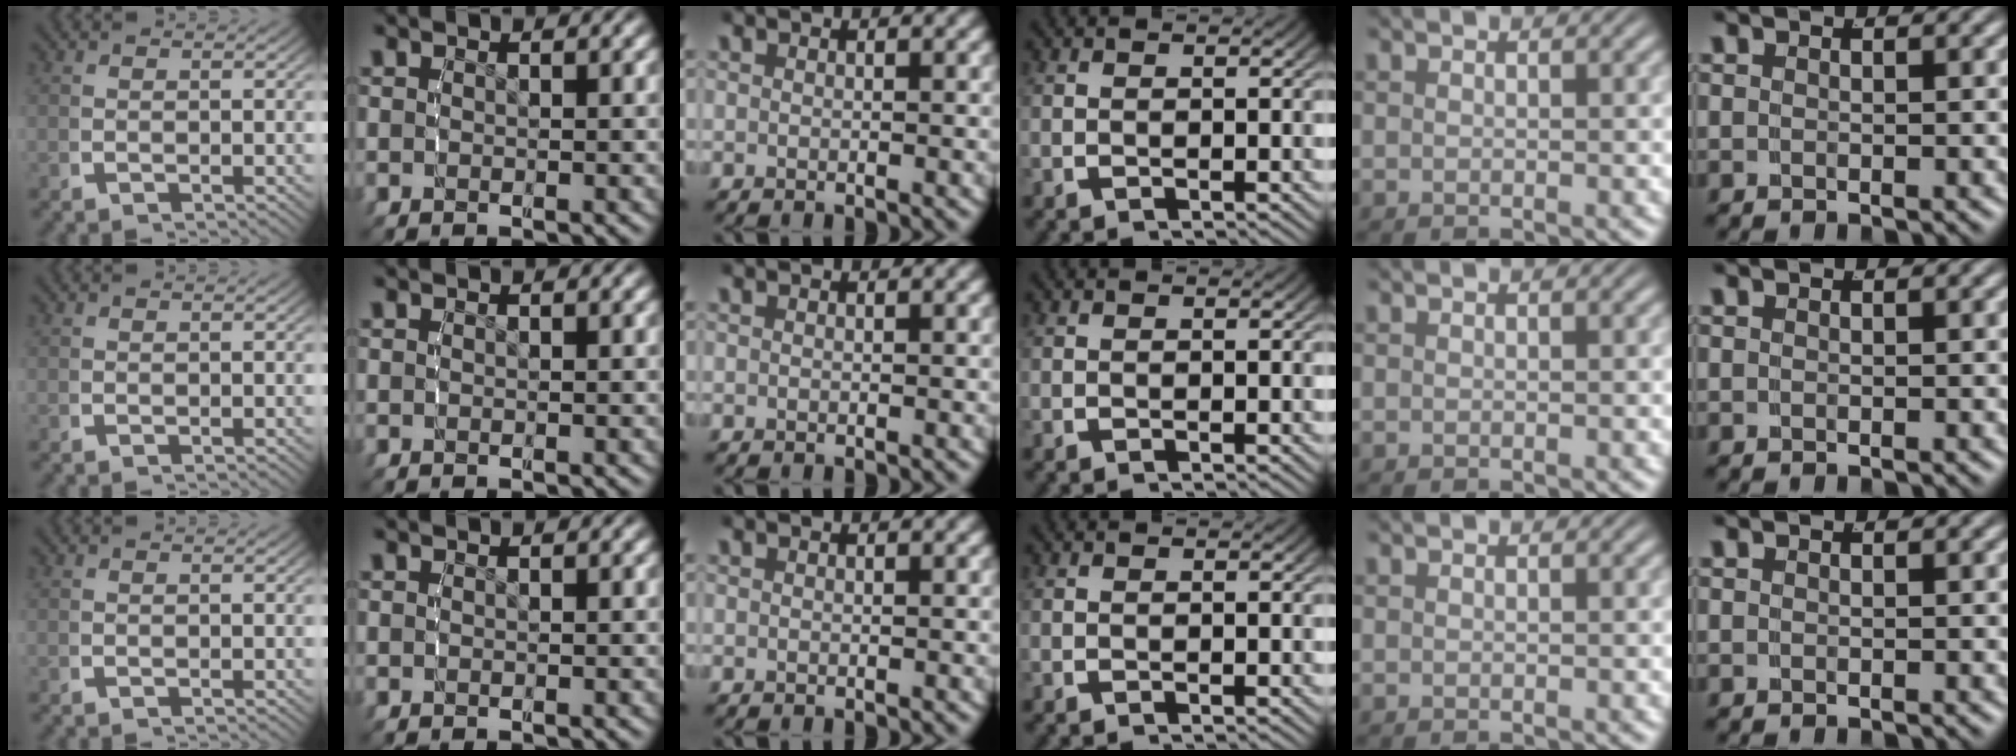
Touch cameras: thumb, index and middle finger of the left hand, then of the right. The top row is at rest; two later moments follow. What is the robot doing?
{"motion": "reach", "object": "paper"}